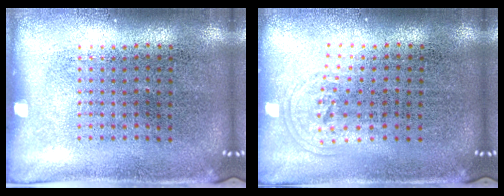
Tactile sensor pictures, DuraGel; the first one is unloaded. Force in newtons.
{"total": 0.8, "press": 0.6, "slide": 0.6}